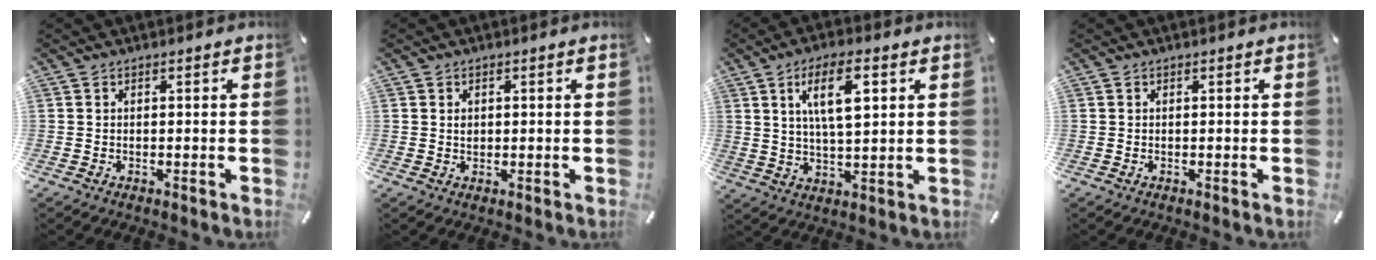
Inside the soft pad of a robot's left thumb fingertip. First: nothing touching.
{"total": 1.3, "force": [0.3, 1.1, 0.6], "torque": [-0.006, 0.000, 0.003]}
{"total": 10.9, "force": [4.5, 3.9, 9.1], "torque": [-0.160, 0.000, 0.074]}
{"total": 0.0}